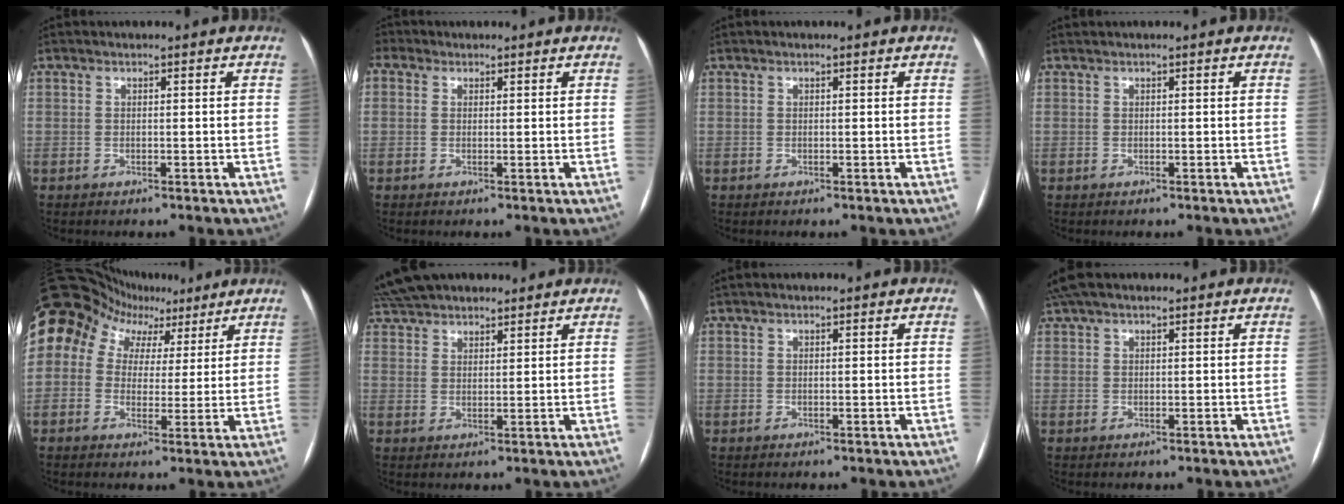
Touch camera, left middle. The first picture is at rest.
{"total": 2.1, "force": [0.7, 1.9, 0.5], "torque": [-0.016, 0.013, 0.016]}
{"total": 0.0}
{"total": 0.0}
{"total": 16.2, "force": [8.5, 12.6, 5.5], "torque": [-0.138, 0.081, 0.137]}
{"total": 10.6, "force": [9.2, 3.7, 3.7], "torque": [-0.073, 0.048, 0.161]}
{"total": 0.8, "force": [0.7, 0.1, 0.5], "torque": [-0.011, 0.013, 0.012]}
{"total": 4.6, "force": [3.8, 1.2, 2.4], "torque": [-0.050, 0.040, 0.070]}